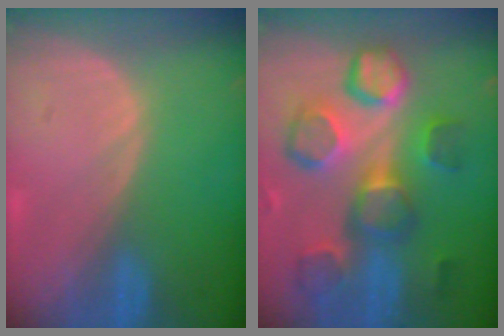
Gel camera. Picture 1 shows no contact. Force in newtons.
{"total": 11.0, "press": 10.6, "slide": 3.0}